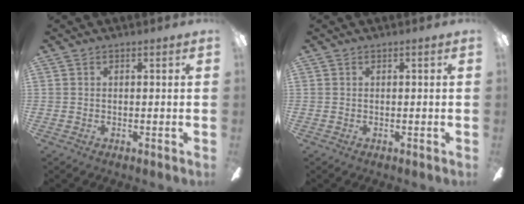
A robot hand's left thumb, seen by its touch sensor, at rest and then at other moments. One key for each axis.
{"total": 0.0}